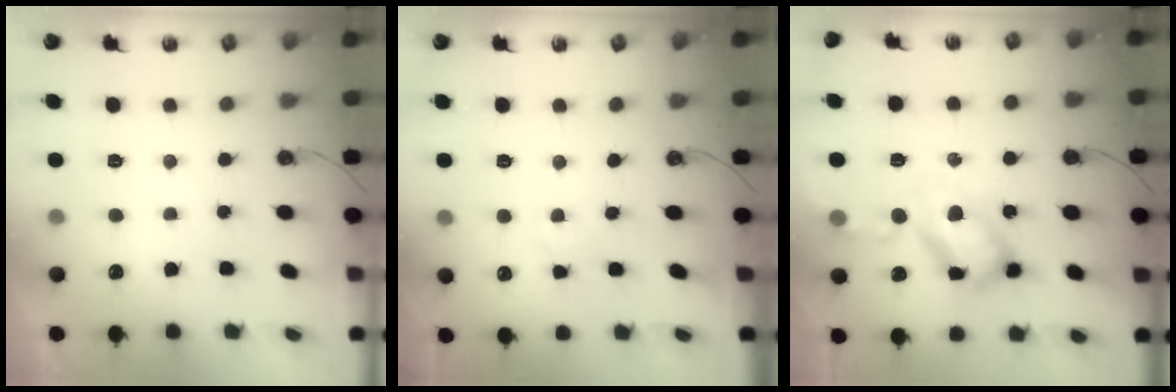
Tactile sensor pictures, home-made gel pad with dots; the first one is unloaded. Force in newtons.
{"total": 1.6, "press": 1.6, "slide": 0.3}
{"total": 19.3, "press": 19.2, "slide": 1.8}